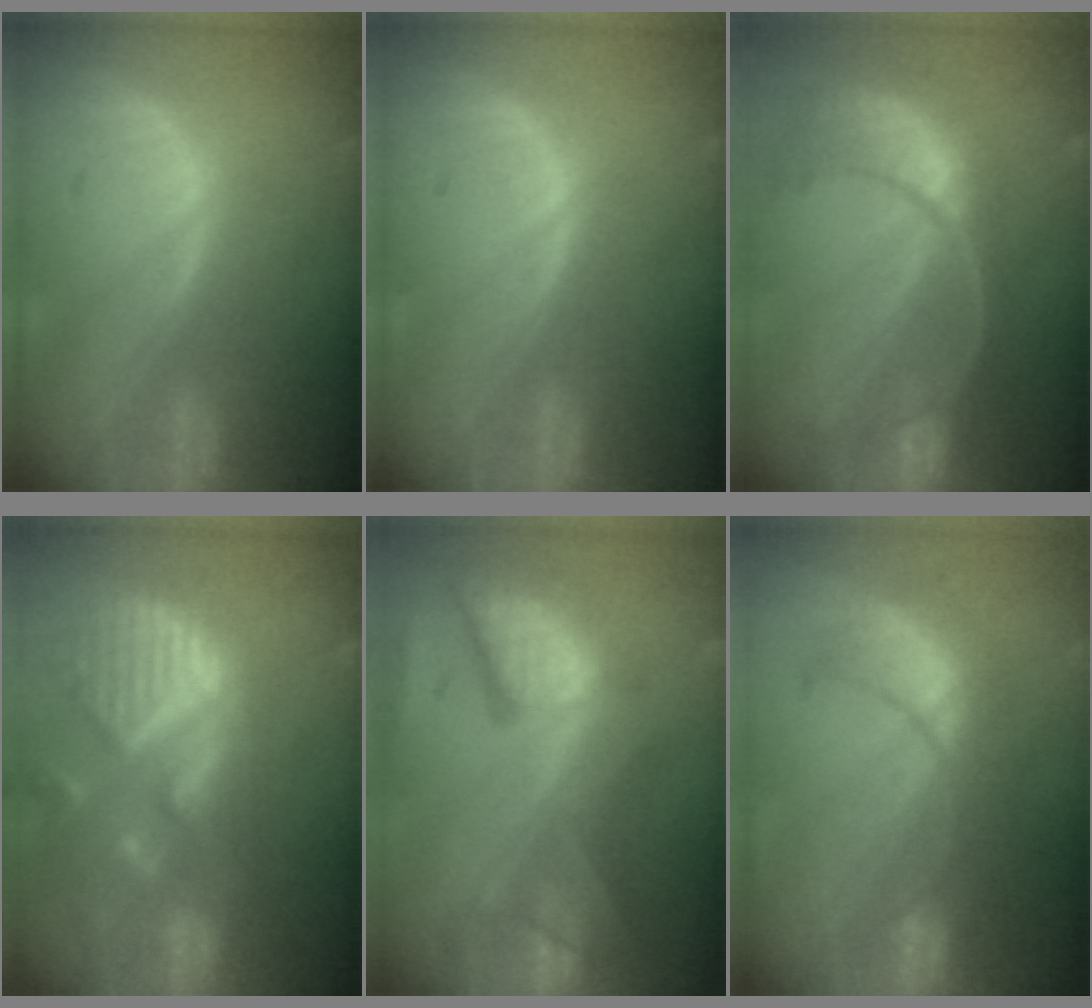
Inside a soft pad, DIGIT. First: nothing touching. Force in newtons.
{"total": 0.0}
{"total": 11.2, "press": 9.3, "slide": 6.2}
{"total": 13.3, "press": 11.3, "slide": 7.1}
{"total": 12.9, "press": 10.6, "slide": 7.4}
{"total": 8.2, "press": 8.1, "slide": 0.8}